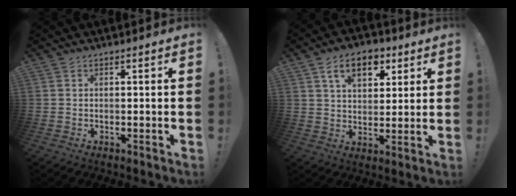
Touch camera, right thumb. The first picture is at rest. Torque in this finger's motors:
{"motor_torque": [0.09, 0.14, 0.45, 0.44, 0.17]}